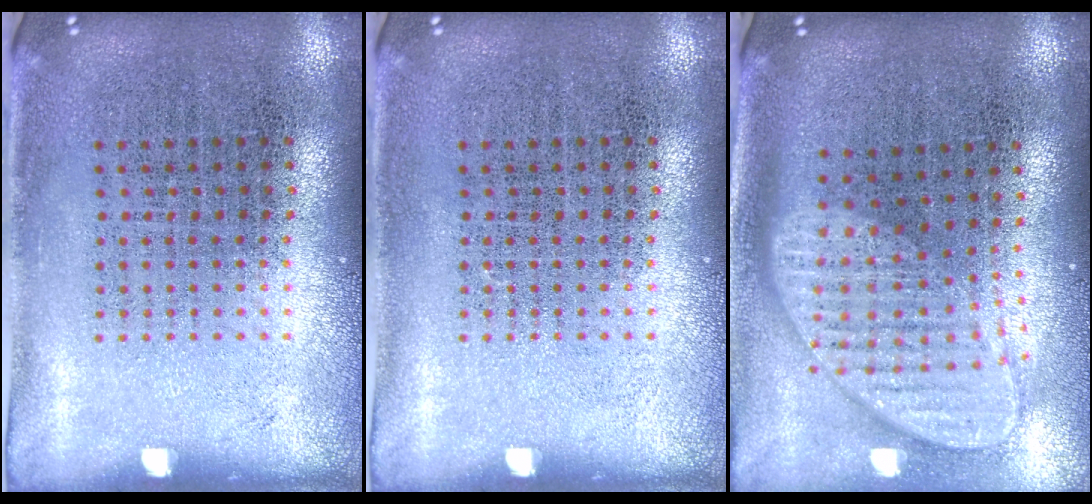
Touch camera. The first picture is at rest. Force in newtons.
{"total": 0.0}
{"total": 2.0, "press": 1.6, "slide": 1.3}